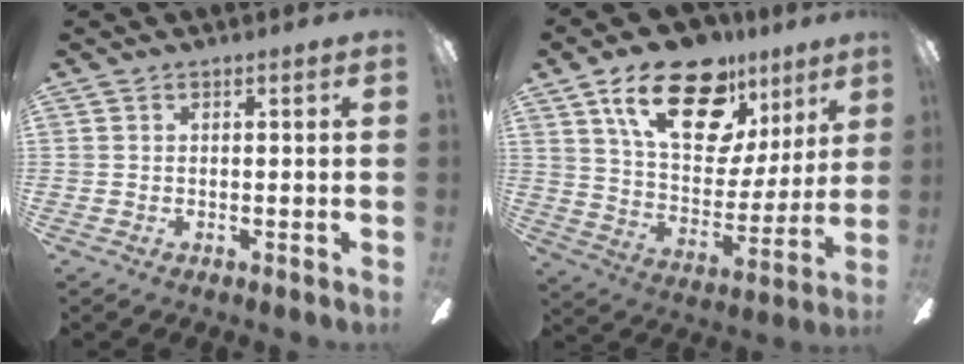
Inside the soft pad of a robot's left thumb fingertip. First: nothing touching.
{"total": 23.0, "force": [13.4, 12.0, 14.4], "torque": [-0.226, -0.060, 0.234]}